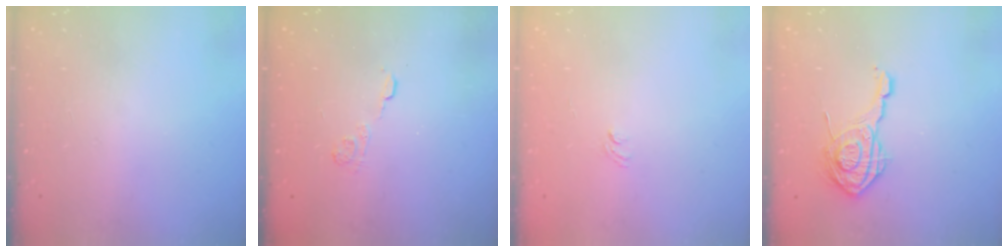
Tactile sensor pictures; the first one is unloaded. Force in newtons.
{"total": 2.9, "press": 2.4, "slide": 1.5}
{"total": 1.6, "press": 1.2, "slide": 1.0}
{"total": 14.0, "press": 13.9, "slide": 0.8}